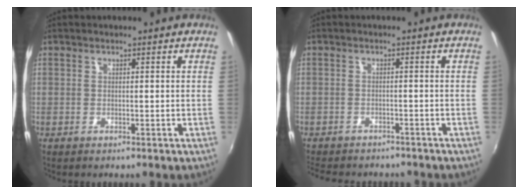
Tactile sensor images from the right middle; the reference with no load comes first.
{"total": 8.6, "force": [-7.5, 2.9, 3.0], "torque": [-0.075, -0.021, -0.111]}